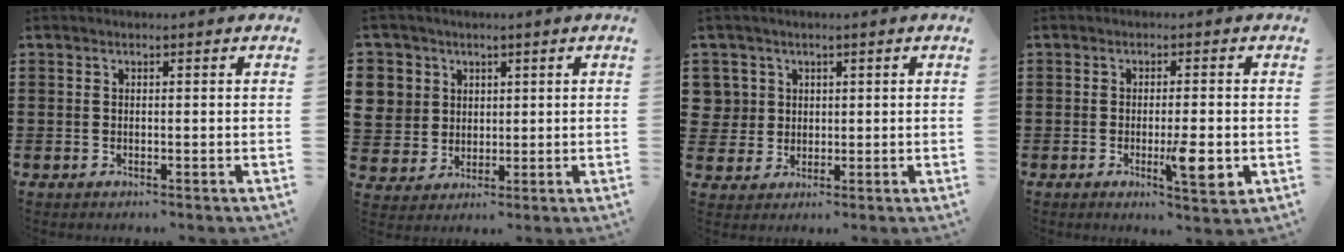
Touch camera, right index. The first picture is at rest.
{"total": 5.9, "force": [2.1, 5.6, 0.1], "torque": [-0.042, 0.007, 0.038]}
{"total": 4.0, "force": [1.1, 3.9, 0.2], "torque": [-0.023, 0.014, 0.021]}
{"total": 5.8, "force": [-1.5, 1.1, 5.5], "torque": [-0.102, -0.015, -0.026]}